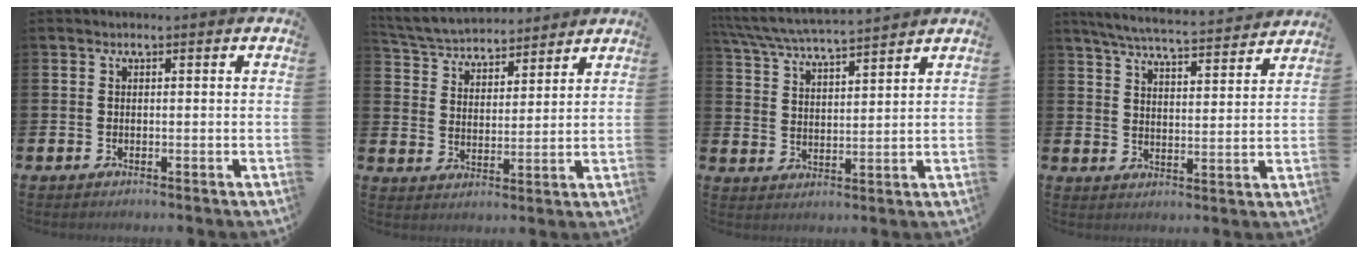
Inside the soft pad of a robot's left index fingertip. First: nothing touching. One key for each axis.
{"total": 5.2, "fx": 5.0, "fy": 1.1, "fz": 0.2, "tx": -0.029, "ty": -0.035, "tz": 0.087}
{"total": 5.8, "fx": 5.6, "fy": 0.2, "fz": 1.5, "tx": -0.052, "ty": -0.036, "tz": 0.098}
{"total": 5.9, "fx": 5.7, "fy": 0.2, "fz": 1.6, "tx": -0.045, "ty": -0.044, "tz": 0.097}